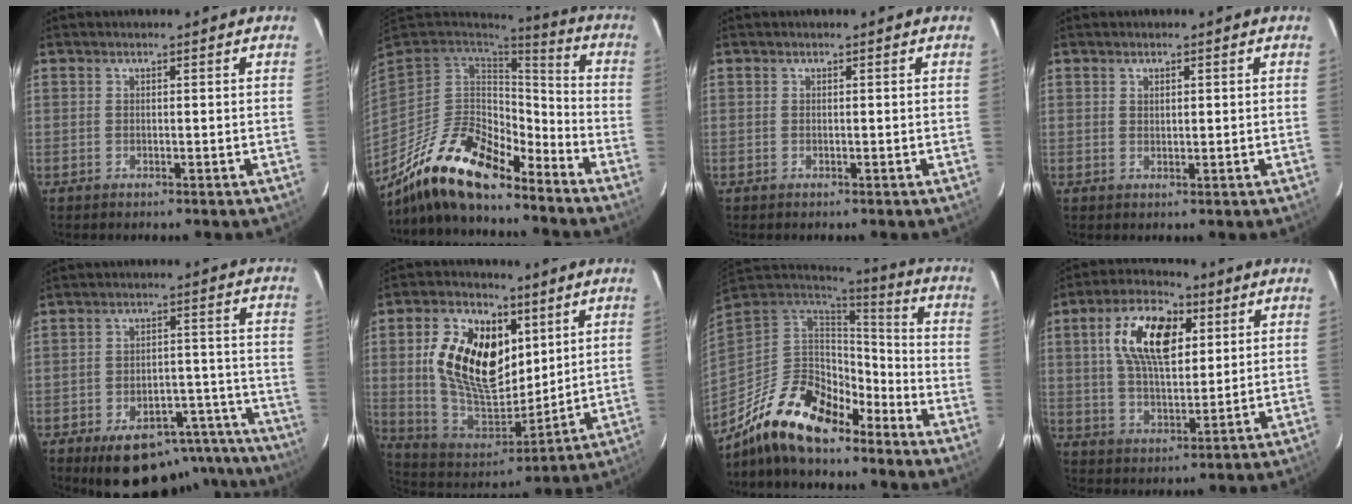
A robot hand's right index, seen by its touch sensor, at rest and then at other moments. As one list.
[{"total": 18.5, "force": [-14.1, 6.1, 10.3], "torque": [-0.212, -0.017, -0.263]}, {"total": 0.0}, {"total": 1.1, "force": [0.6, 0.7, 0.6], "torque": [-0.009, 0.003, 0.012]}, {"total": 21.0, "force": [-17.0, 8.7, 8.7], "torque": [-0.126, 0.040, -0.195]}, {"total": 20.2, "force": [5.5, 12.2, 15.1], "torque": [-0.307, 0.009, 0.112]}, {"total": 17.5, "force": [-12.3, 7.3, 10.0], "torque": [-0.208, -0.013, -0.221]}, {"total": 14.6, "force": [4.8, 7.3, 11.7], "torque": [-0.214, 0.025, 0.087]}]